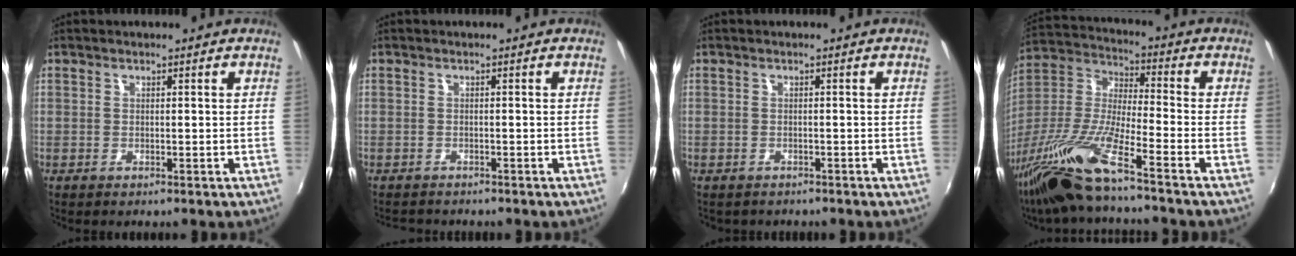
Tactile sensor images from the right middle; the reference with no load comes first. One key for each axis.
{"total": 2.5, "fx": -2.4, "fy": 0.7, "fz": 0.5, "tx": -0.017, "ty": -0.013, "tz": -0.040}
{"total": 1.5, "fx": -1.2, "fy": 0.8, "fz": 0.2, "tx": -0.009, "ty": -0.005, "tz": -0.017}
{"total": 16.8, "fx": -12.7, "fy": 0.0, "fz": 10.9, "tx": -0.219, "ty": -0.031, "tz": -0.252}